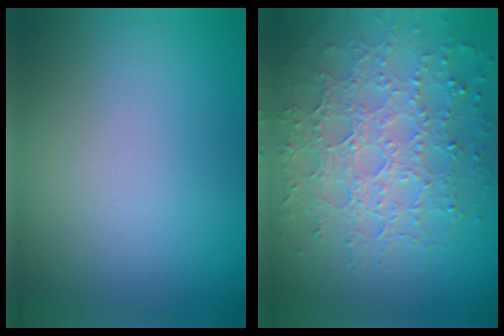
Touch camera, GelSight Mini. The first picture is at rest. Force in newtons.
{"total": 7.3, "press": 5.3, "slide": 5.1}